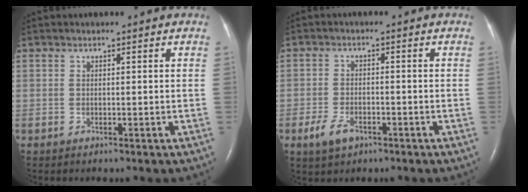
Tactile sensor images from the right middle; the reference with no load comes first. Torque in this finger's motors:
{"motor_torque": [0.32, -0.25, 0.07, 0.01]}